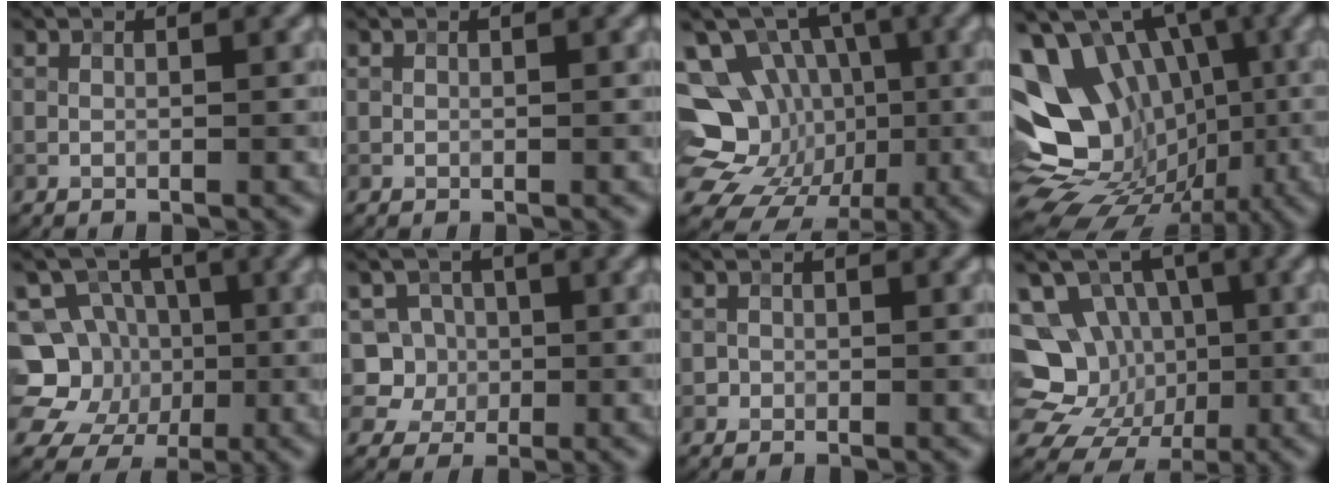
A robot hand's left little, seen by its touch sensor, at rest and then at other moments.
{"total": 0.0}
{"total": 15.0, "force": [-1.0, 13.1, 7.2], "torque": [-0.154, 0.009, -0.021]}
{"total": 15.6, "force": [-1.2, 12.3, 9.5], "torque": [-0.159, 0.002, -0.016]}
{"total": 8.9, "force": [-1.2, 8.3, 3.0], "torque": [-0.051, 0.009, -0.048]}
{"total": 5.6, "force": [0.3, 5.2, 2.1], "torque": [-0.029, 0.027, -0.013]}
{"total": 0.6, "force": [-0.2, 0.6, -0.1], "torque": [0.010, -0.002, -0.005]}
{"total": 13.2, "force": [-0.3, 11.8, 6.0], "torque": [-0.134, 0.031, -0.012]}